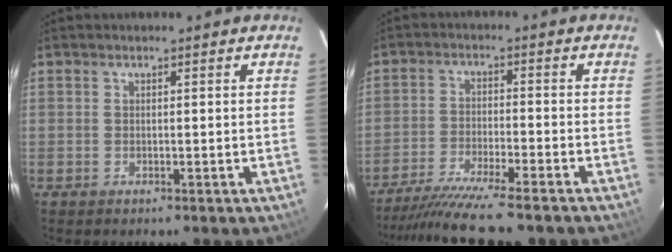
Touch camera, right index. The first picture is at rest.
{"total": 13.0, "force": [-11.4, 0.0, 6.2], "torque": [-0.136, -0.023, -0.194]}